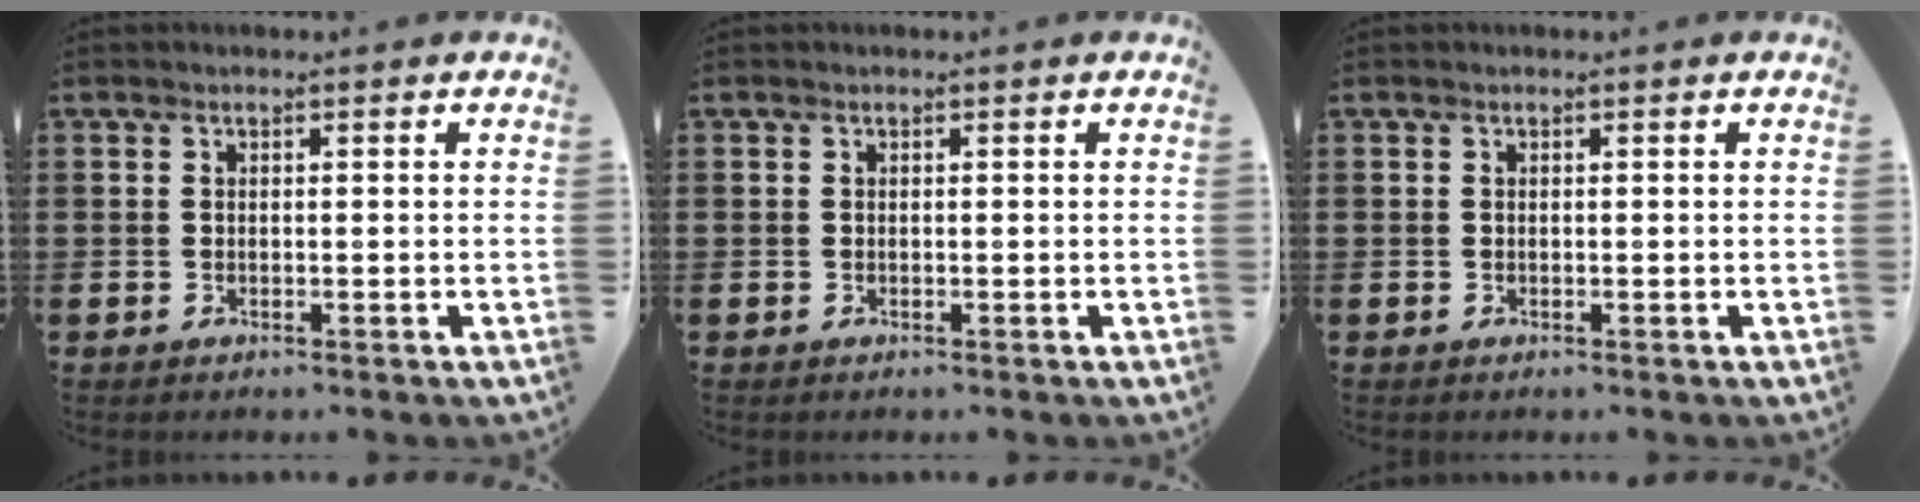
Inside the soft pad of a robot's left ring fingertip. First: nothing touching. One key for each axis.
{"total": 0.0}
{"total": 0.0}